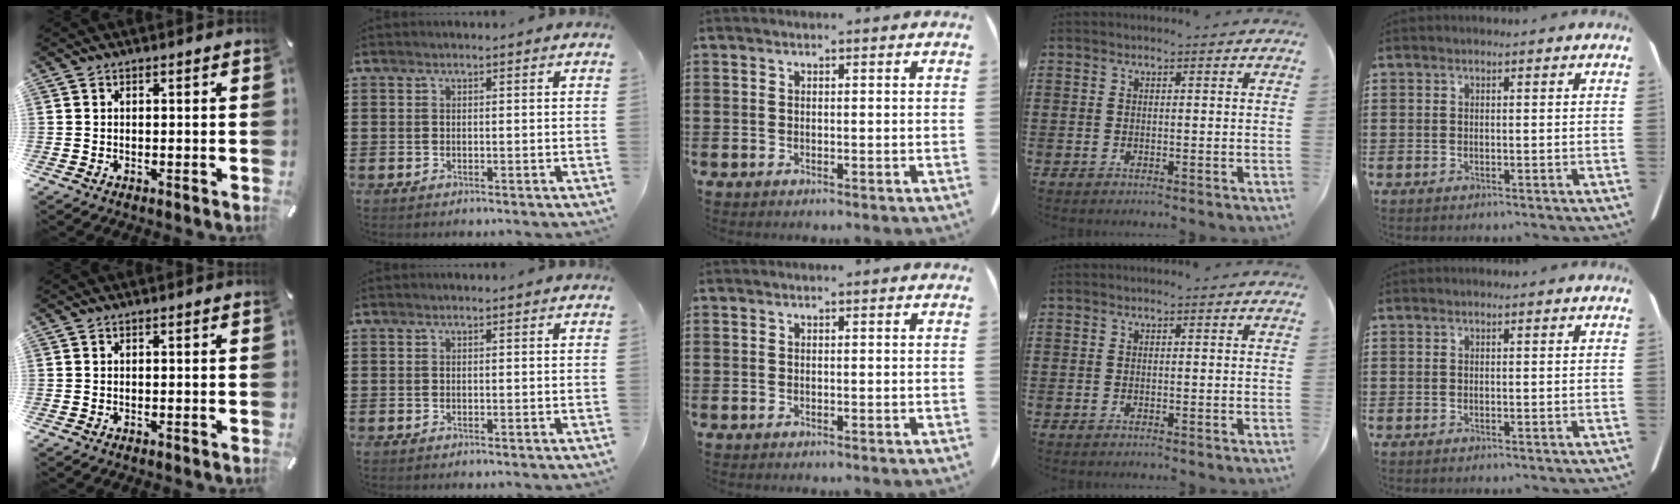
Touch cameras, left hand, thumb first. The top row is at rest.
{}